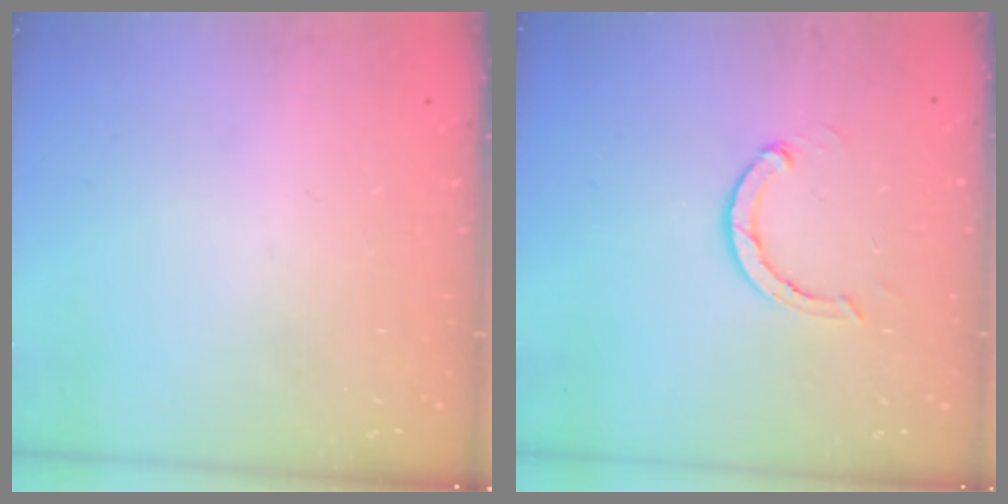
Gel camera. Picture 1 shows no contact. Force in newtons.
{"total": 2.9, "press": 2.8, "slide": 0.5}